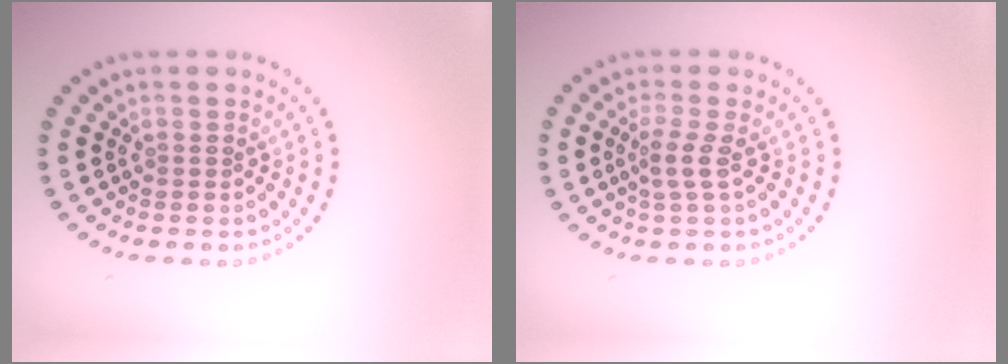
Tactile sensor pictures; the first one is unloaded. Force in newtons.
{"total": 1.8, "press": 1.3, "slide": 1.2}